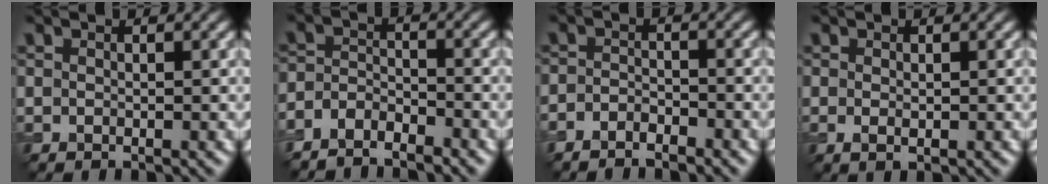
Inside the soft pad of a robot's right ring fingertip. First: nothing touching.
{"total": 3.3, "force": [-3.1, 0.9, 0.6], "torque": [-0.008, -0.003, -0.066]}
{"total": 1.9, "force": [-1.8, 0.3, 0.2], "torque": [-0.002, -0.002, -0.042]}
{"total": 0.9, "force": [0.0, 0.3, 0.9], "torque": [-0.016, -0.003, 0.000]}